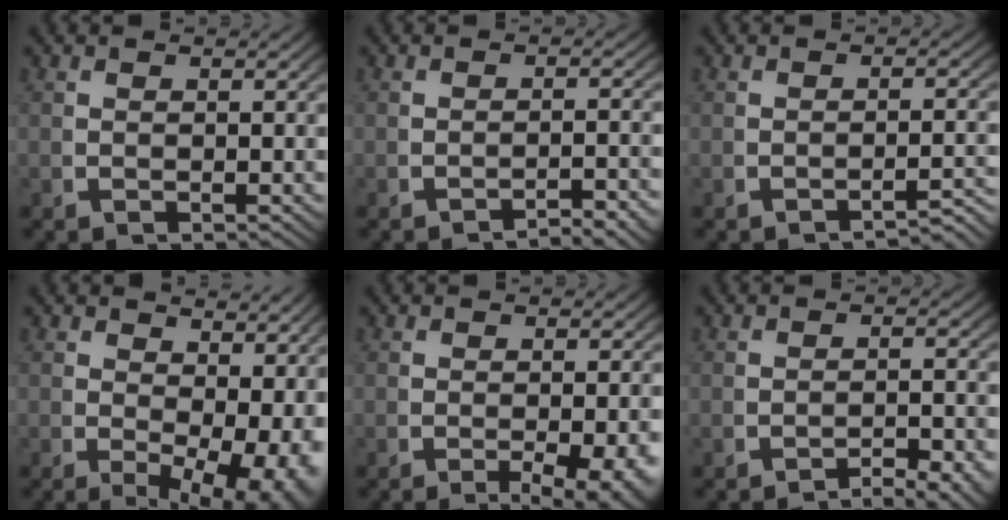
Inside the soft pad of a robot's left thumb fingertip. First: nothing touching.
{"total": 3.1, "force": [-2.8, 0.3, 1.3], "torque": [-0.016, -0.002, -0.043]}
{"total": 3.1, "force": [-2.7, 0.4, 1.4], "torque": [-0.022, -0.003, -0.038]}
{"total": 7.2, "force": [-0.6, 4.3, 5.7], "torque": [-0.085, -0.037, 0.008]}
{"total": 5.4, "force": [-2.4, 2.2, 4.3], "torque": [-0.063, -0.019, -0.028]}
{"total": 4.4, "force": [-3.6, 1.2, 2.3], "torque": [-0.030, -0.012, -0.055]}